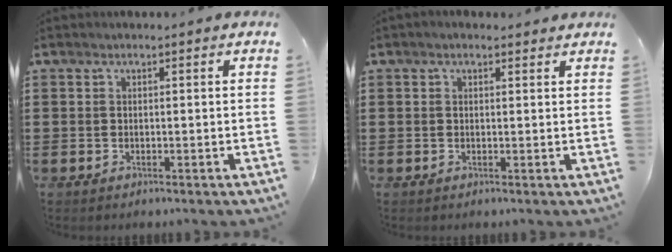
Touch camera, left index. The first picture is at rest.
{"total": 0.8, "force": [0.6, 0.4, 0.4], "torque": [-0.009, 0.004, 0.011]}